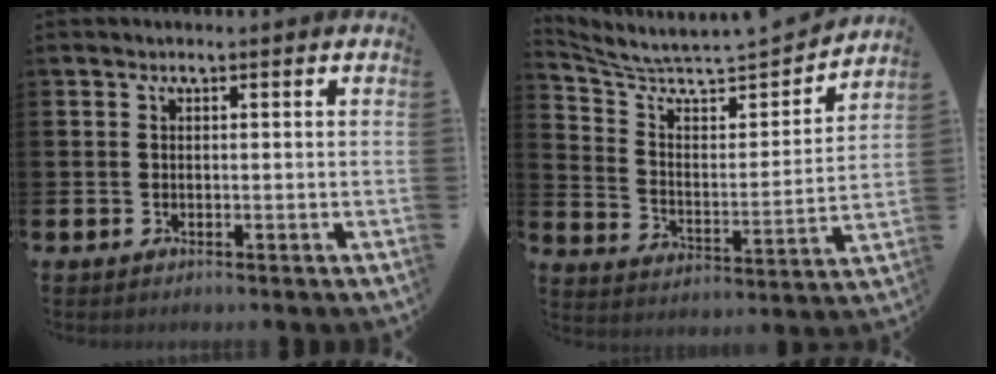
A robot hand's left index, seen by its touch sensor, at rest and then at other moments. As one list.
[{"total": 6.1, "force": [5.7, 1.1, 1.9], "torque": [-0.070, -0.059, 0.091]}]